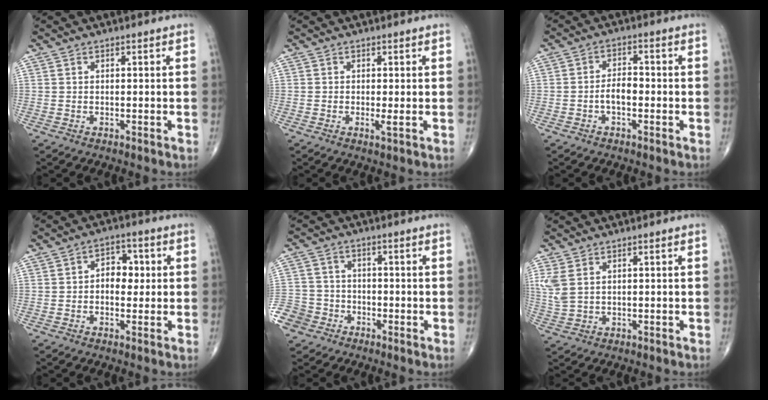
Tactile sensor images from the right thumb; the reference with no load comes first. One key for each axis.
{"total": 1.3, "fx": -0.1, "fy": 0.1, "fz": 1.2, "tx": -0.026, "ty": -0.006, "tz": -0.004}
{"total": 3.7, "fx": -1.1, "fy": 2.0, "fz": 3.0, "tx": -0.048, "ty": 0.017, "tz": -0.024}
{"total": 5.7, "fx": 0.4, "fy": 4.0, "fz": 4.1, "tx": -0.031, "ty": 0.011, "tz": -0.001}
{"total": 8.0, "fx": -4.4, "fy": 6.6, "fz": 1.5, "tx": -0.028, "ty": 0.027, "tz": -0.084}
{"total": 4.2, "fx": 1.6, "fy": 2.4, "fz": 3.1, "tx": -0.085, "ty": 0.003, "tz": 0.043}